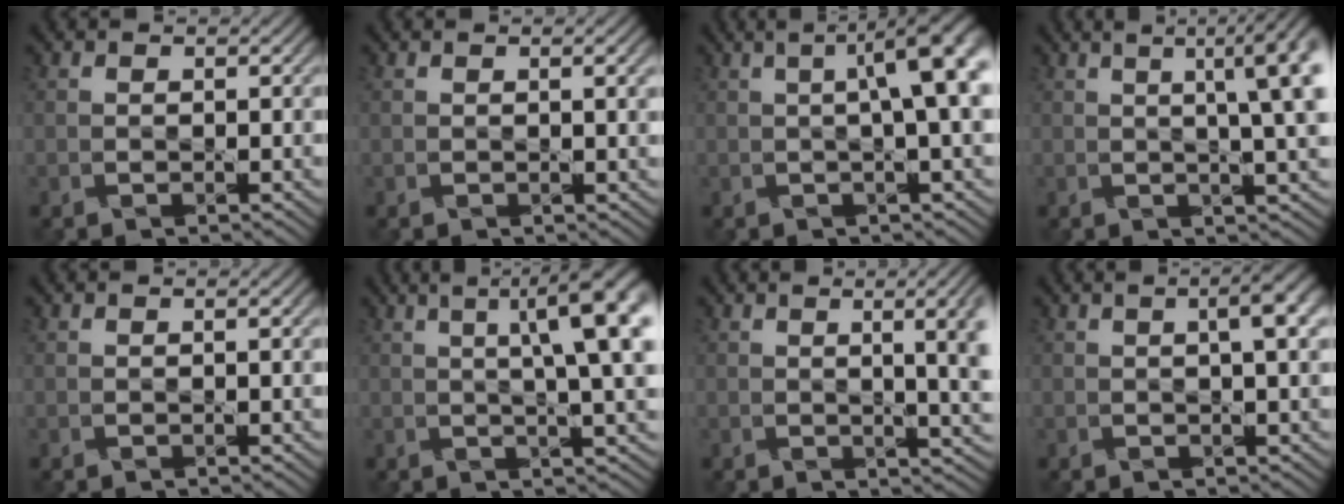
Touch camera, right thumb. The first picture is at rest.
{"total": 1.1, "force": [0.5, -0.1, 0.9], "torque": [-0.017, 0.003, 0.007]}
{"total": 6.8, "force": [1.3, 1.4, 6.5], "torque": [-0.074, 0.024, 0.018]}
{"total": 7.9, "force": [2.2, 1.9, 7.4], "torque": [-0.072, 0.031, 0.020]}
{"total": 0.0}
{"total": 9.9, "force": [2.6, 2.1, 9.3], "torque": [-0.103, 0.024, 0.032]}
{"total": 6.9, "force": [1.1, 2.1, 6.5], "torque": [-0.058, 0.016, 0.014]}
{"total": 2.8, "force": [0.9, 0.1, 2.6], "torque": [-0.040, 0.012, 0.014]}